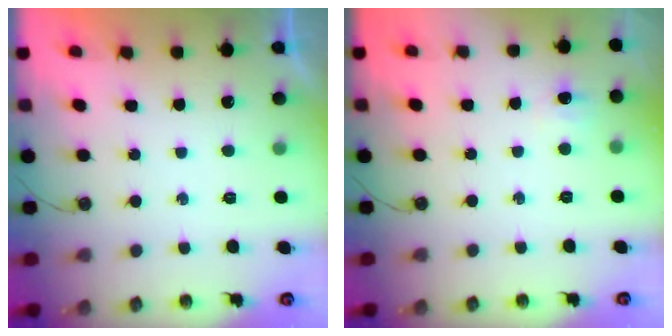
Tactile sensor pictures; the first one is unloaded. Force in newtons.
{"total": 4.9, "press": 4.8, "slide": 1.1}